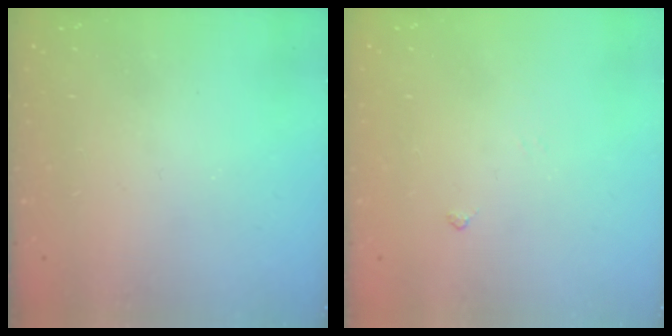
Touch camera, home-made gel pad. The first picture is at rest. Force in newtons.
{"total": 3.5, "press": 3.4, "slide": 0.6}